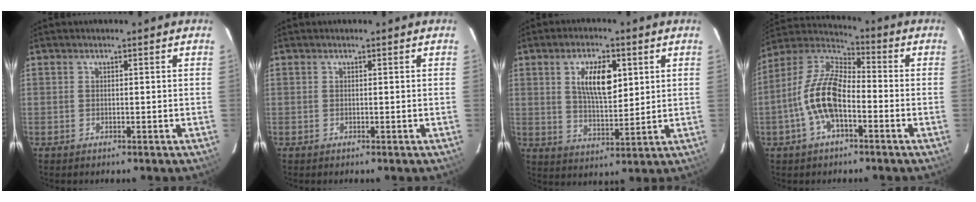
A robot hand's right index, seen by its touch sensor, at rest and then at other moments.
{"total": 0.0}
{"total": 9.6, "force": [3.2, 4.1, 8.0], "torque": [-0.140, 0.006, 0.061]}
{"total": 12.8, "force": [-3.8, 5.7, 10.8], "torque": [-0.228, 0.011, -0.077]}